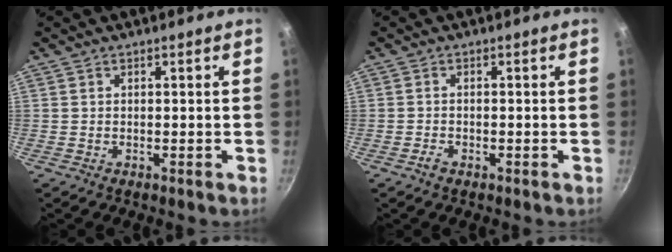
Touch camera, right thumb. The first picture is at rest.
{"total": 1.5, "force": [-0.9, 0.7, 0.9], "torque": [-0.022, 0.006, -0.021]}